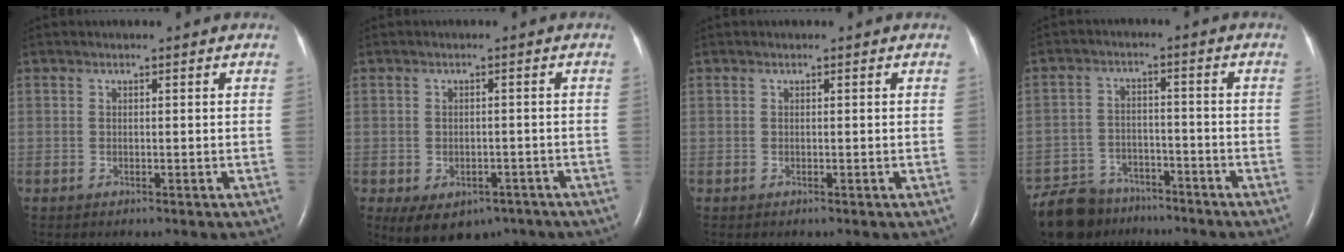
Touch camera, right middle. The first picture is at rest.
{"total": 8.3, "force": [-5.2, 5.3, 3.7], "torque": [-0.059, 0.008, -0.065]}
{"total": 0.0}
{"total": 10.5, "force": [-8.9, 5.2, 2.1], "torque": [-0.051, 0.008, -0.144]}